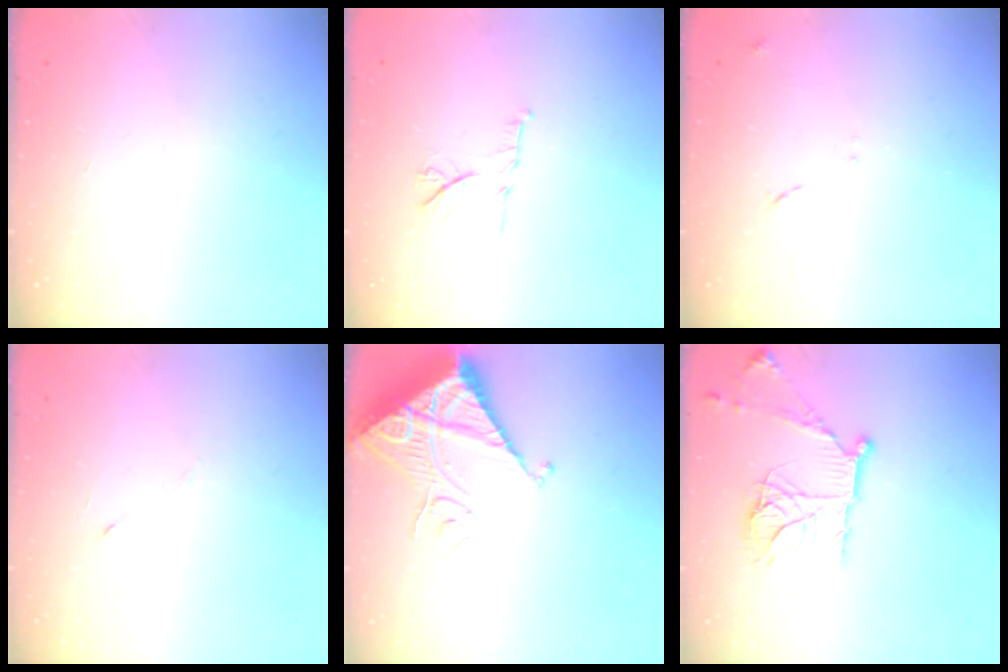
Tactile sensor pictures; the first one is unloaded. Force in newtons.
{"total": 7.5, "press": 7.5, "slide": 0.7}
{"total": 8.5, "press": 8.5, "slide": 0.7}
{"total": 3.1, "press": 3.0, "slide": 1.0}
{"total": 13.8, "press": 13.7, "slide": 1.3}
{"total": 16.6, "press": 16.6, "slide": 1.3}